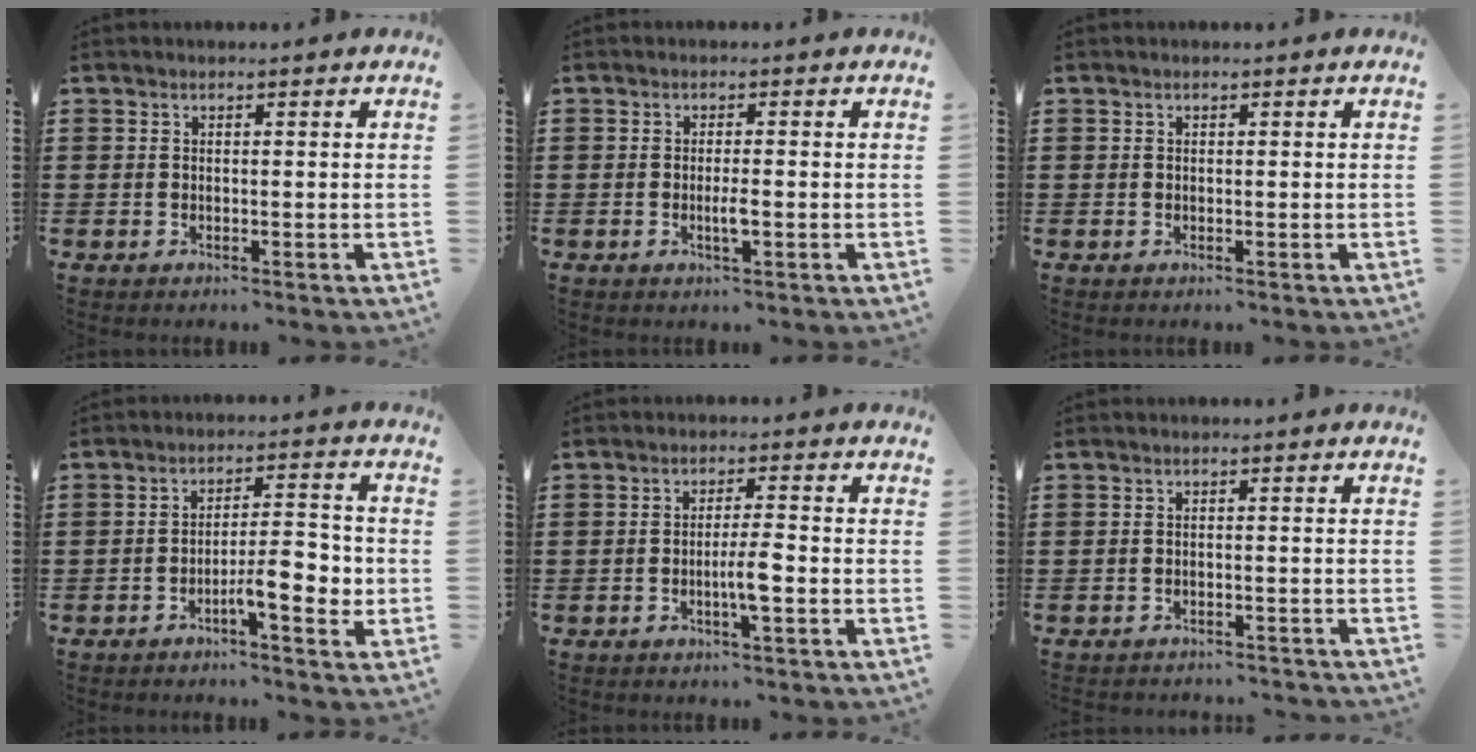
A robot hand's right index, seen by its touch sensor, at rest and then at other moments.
{"total": 2.3, "force": [-0.7, 0.2, 2.2], "torque": [-0.041, -0.003, -0.011]}
{"total": 0.0}
{"total": 6.8, "force": [-2.6, 1.8, 6.1], "torque": [-0.083, -0.002, -0.046]}
{"total": 3.9, "force": [-1.3, 0.1, 3.7], "torque": [-0.073, -0.006, -0.028]}
{"total": 1.2, "force": [-1.2, 0.1, 0.0], "torque": [-0.005, 0.001, -0.025]}